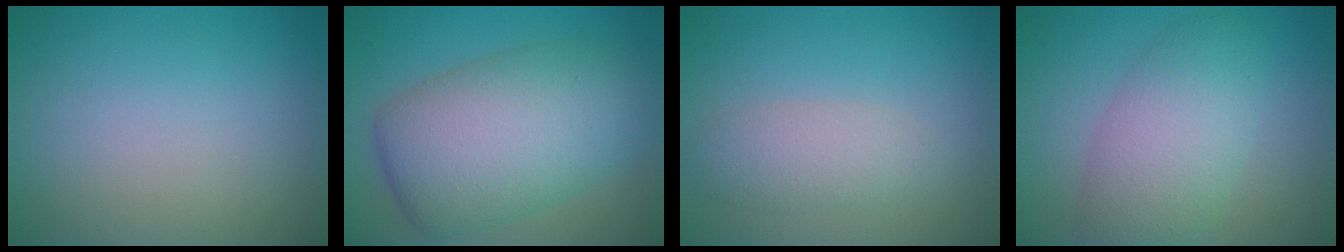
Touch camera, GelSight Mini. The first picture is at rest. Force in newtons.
{"total": 10.6, "press": 10.6, "slide": 0.3}
{"total": 2.7, "press": 2.7, "slide": 0.2}
{"total": 6.0, "press": 6.0, "slide": 0.5}